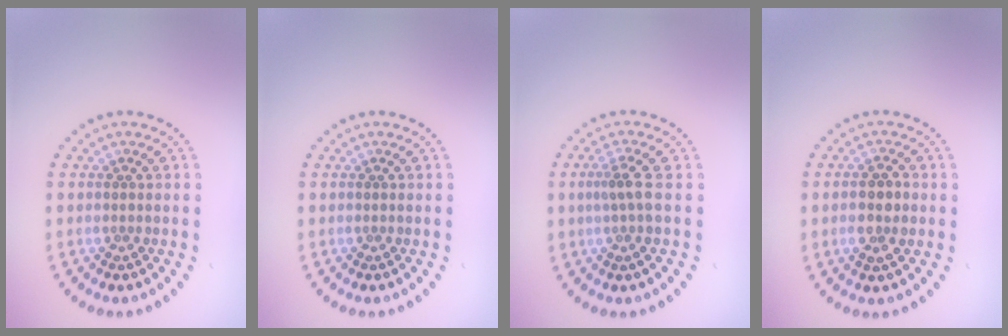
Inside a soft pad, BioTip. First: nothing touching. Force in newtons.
{"total": 0.0}
{"total": 1.9, "press": 1.4, "slide": 1.2}
{"total": 2.6, "press": 2.5, "slide": 0.5}